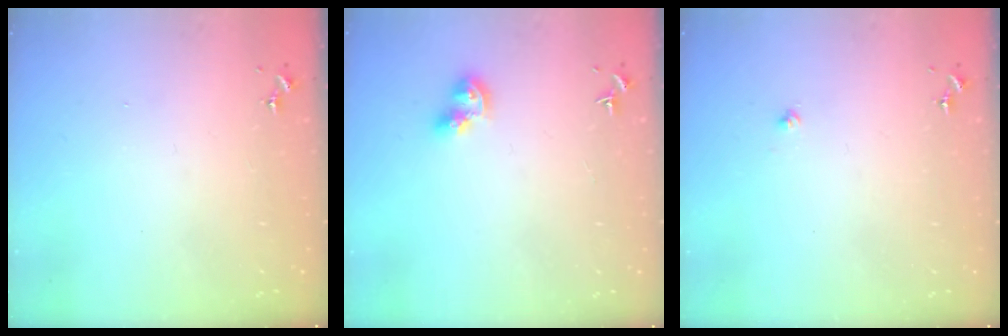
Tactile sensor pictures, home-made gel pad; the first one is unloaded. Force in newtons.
{"total": 7.9, "press": 7.9, "slide": 0.4}
{"total": 2.1, "press": 2.1, "slide": 0.3}